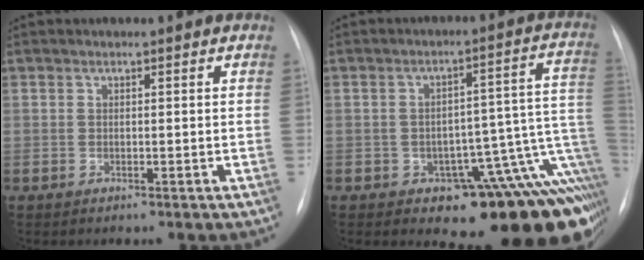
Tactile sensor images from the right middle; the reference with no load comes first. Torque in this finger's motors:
{"motor_torque": [1.16, -0.98, 0.30, 0.07]}